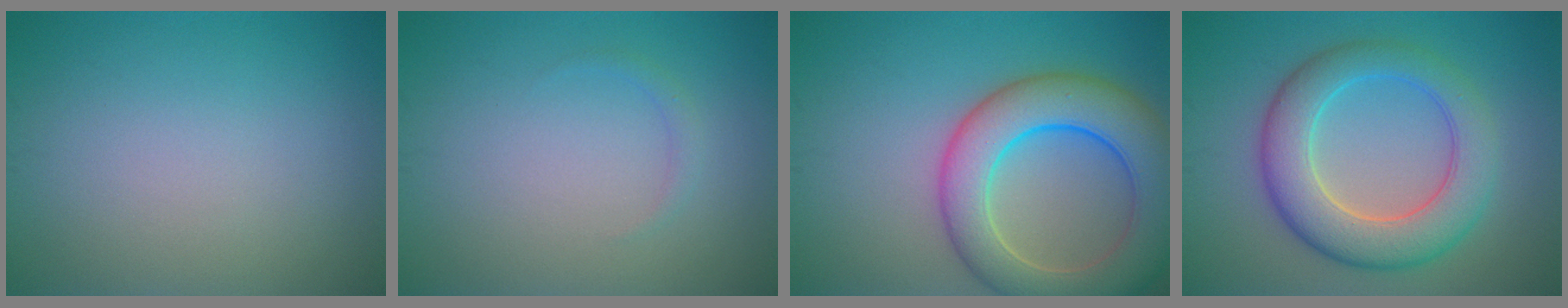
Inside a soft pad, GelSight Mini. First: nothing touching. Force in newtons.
{"total": 0.8, "press": 0.8, "slide": 0.0}
{"total": 9.4, "press": 9.4, "slide": 0.5}
{"total": 7.7, "press": 7.7, "slide": 0.3}